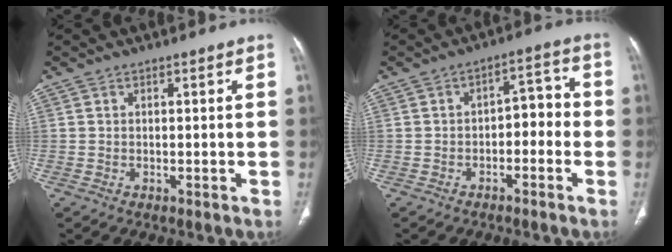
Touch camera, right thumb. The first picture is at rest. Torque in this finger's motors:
{"motor_torque": [-0.37, -0.24, -0.24, 0.12, 0.03]}